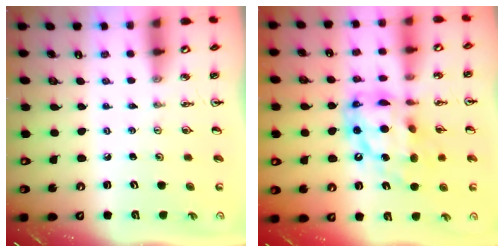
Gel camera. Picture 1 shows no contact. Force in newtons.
{"total": 17.0, "press": 16.9, "slide": 1.5}